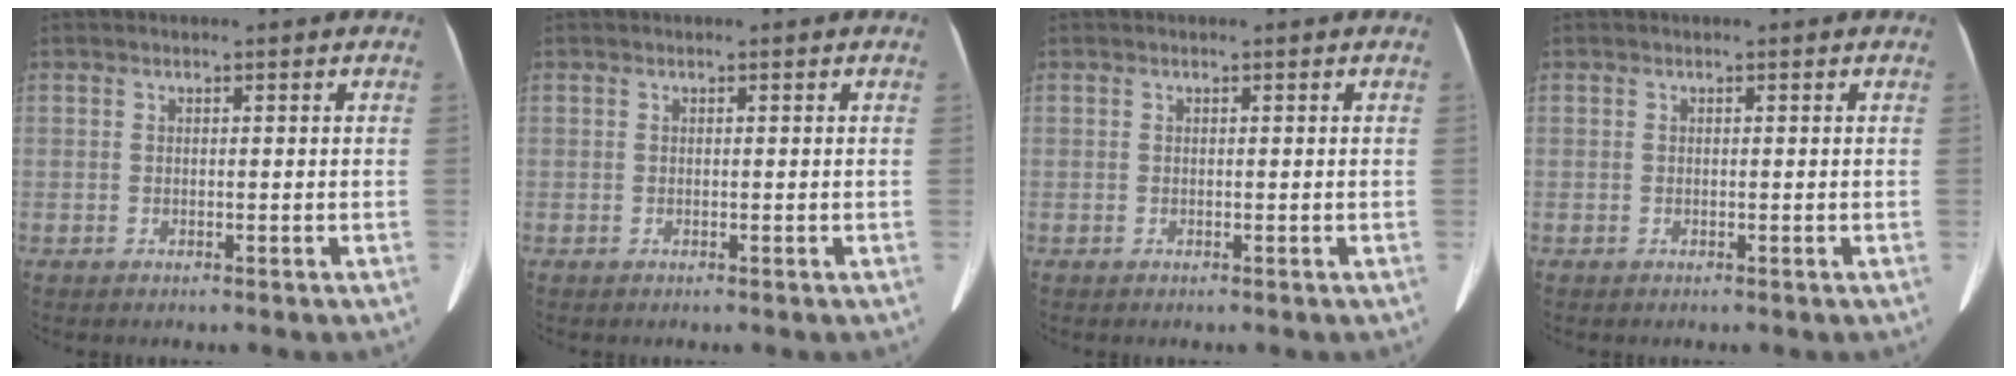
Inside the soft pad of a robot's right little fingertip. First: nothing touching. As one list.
[{"total": 0.0}, {"total": 0.0}, {"total": 0.0}]